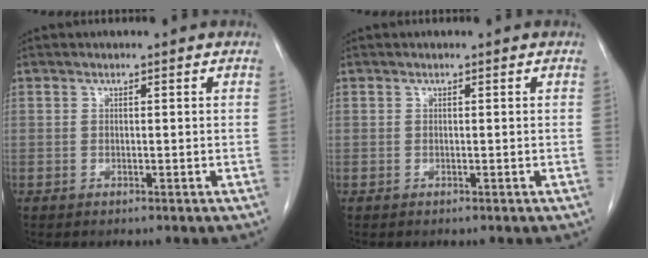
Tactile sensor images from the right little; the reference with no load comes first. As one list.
[{"total": 0.0}]